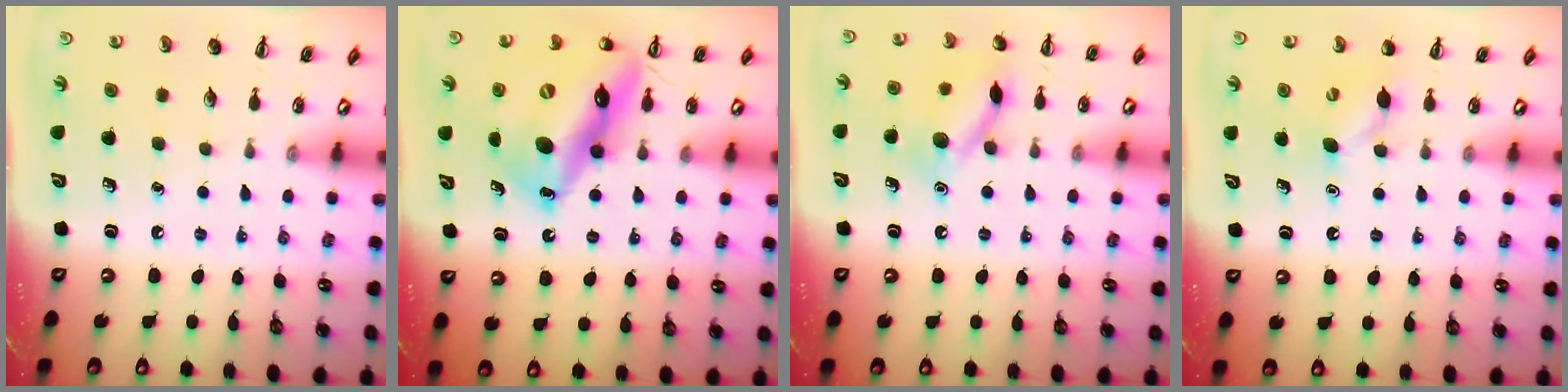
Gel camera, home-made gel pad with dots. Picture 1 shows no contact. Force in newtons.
{"total": 19.6, "press": 19.1, "slide": 4.4}
{"total": 13.0, "press": 13.0, "slide": 0.8}
{"total": 4.9, "press": 4.7, "slide": 1.3}